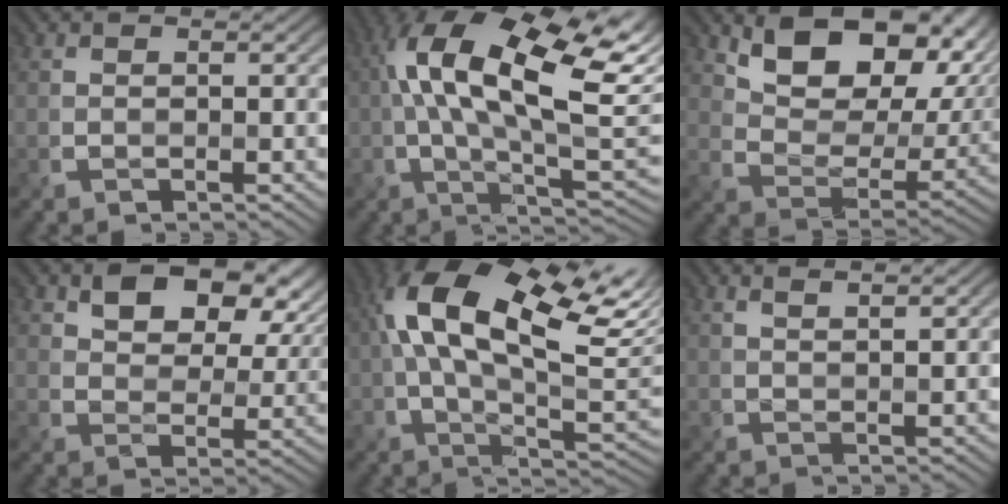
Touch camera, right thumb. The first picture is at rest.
{"total": 18.2, "force": [3.8, 7.2, 16.3], "torque": [-0.271, 0.024, 0.058]}
{"total": 12.7, "force": [6.2, 7.6, 8.0], "torque": [-0.122, -0.006, 0.100]}
{"total": 9.2, "force": [4.6, 5.5, 5.8], "torque": [-0.096, -0.002, 0.076]}
{"total": 17.5, "force": [4.5, 8.1, 14.9], "torque": [-0.271, 0.019, 0.076]}
{"total": 2.0, "force": [1.6, 0.2, 1.1], "torque": [-0.012, 0.001, 0.029]}